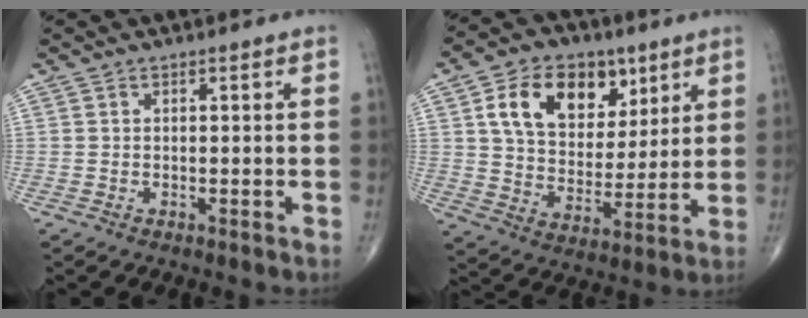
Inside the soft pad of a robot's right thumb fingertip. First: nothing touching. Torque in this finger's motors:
{"motor_torque": [0.51, 2.95, 1.07, 0.56, 0.10]}